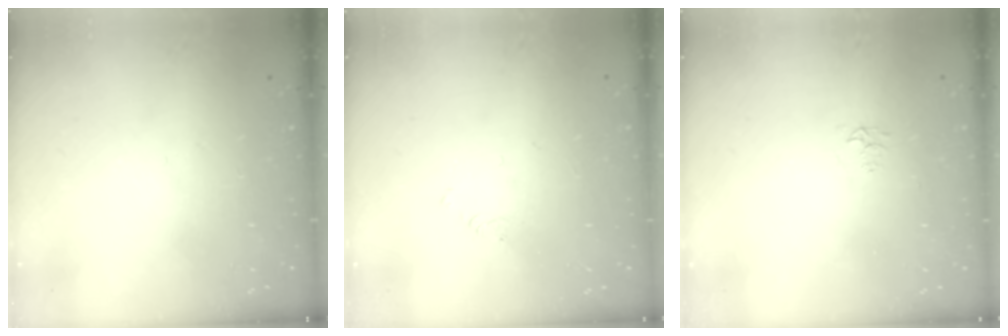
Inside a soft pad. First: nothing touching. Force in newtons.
{"total": 2.0, "press": 2.0, "slide": 0.3}
{"total": 3.7, "press": 3.7, "slide": 0.4}